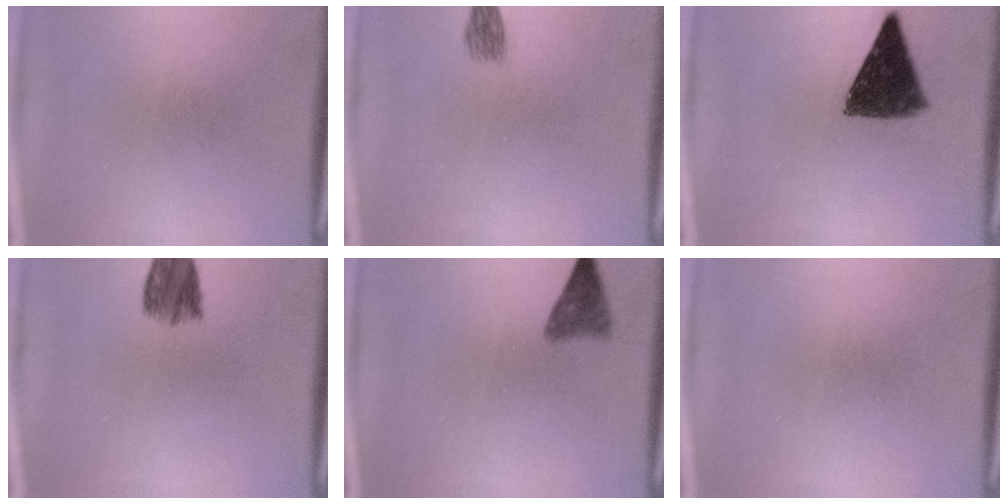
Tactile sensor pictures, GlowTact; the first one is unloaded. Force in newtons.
{"total": 1.9}
{"total": 10.5}
{"total": 5.2}
{"total": 3.0}
{"total": 0.0}